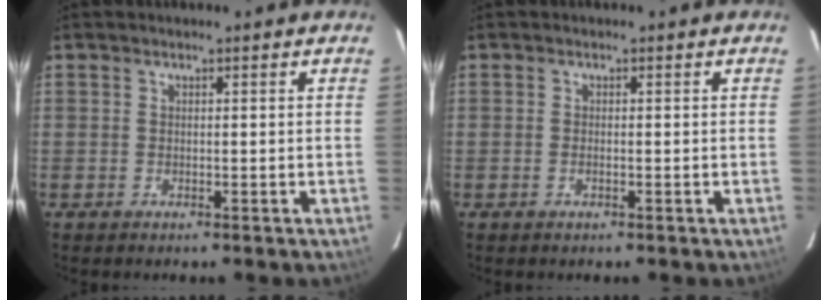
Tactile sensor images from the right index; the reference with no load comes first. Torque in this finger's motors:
{"motor_torque": [-0.13, 0.30, -0.10, 0.00]}